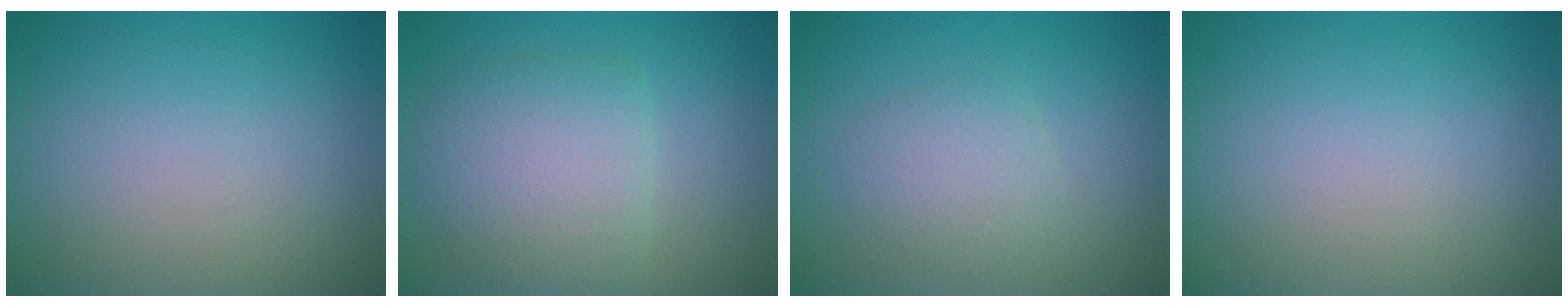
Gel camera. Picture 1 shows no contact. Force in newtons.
{"total": 4.9, "press": 4.9, "slide": 0.2}
{"total": 2.3, "press": 2.3, "slide": 0.1}
{"total": 0.0}